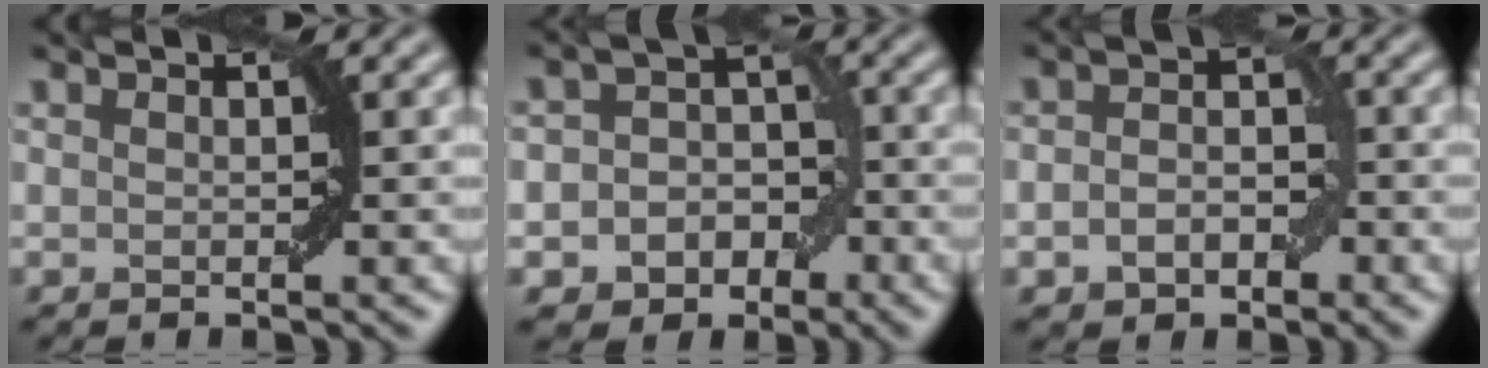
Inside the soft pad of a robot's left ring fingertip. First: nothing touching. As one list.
[{"total": 6.1, "force": [-2.6, 5.2, 2.0], "torque": [-0.003, 0.015, -0.058]}, {"total": 3.4, "force": [-1.2, 2.4, 2.1], "torque": [-0.029, 0.000, -0.023]}]